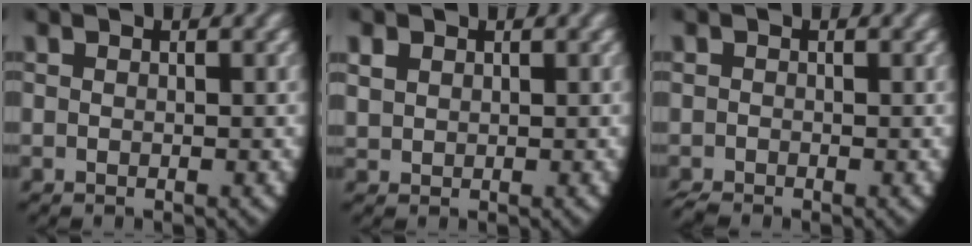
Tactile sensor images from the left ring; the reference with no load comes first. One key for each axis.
{"total": 1.8, "fx": 1.0, "fy": 1.3, "fz": 0.7, "tx": -0.027, "ty": -0.006, "tz": 0.030}
{"total": 1.0, "fx": -0.9, "fy": 0.3, "fz": 0.2, "tx": -0.005, "ty": -0.011, "tz": -0.013}